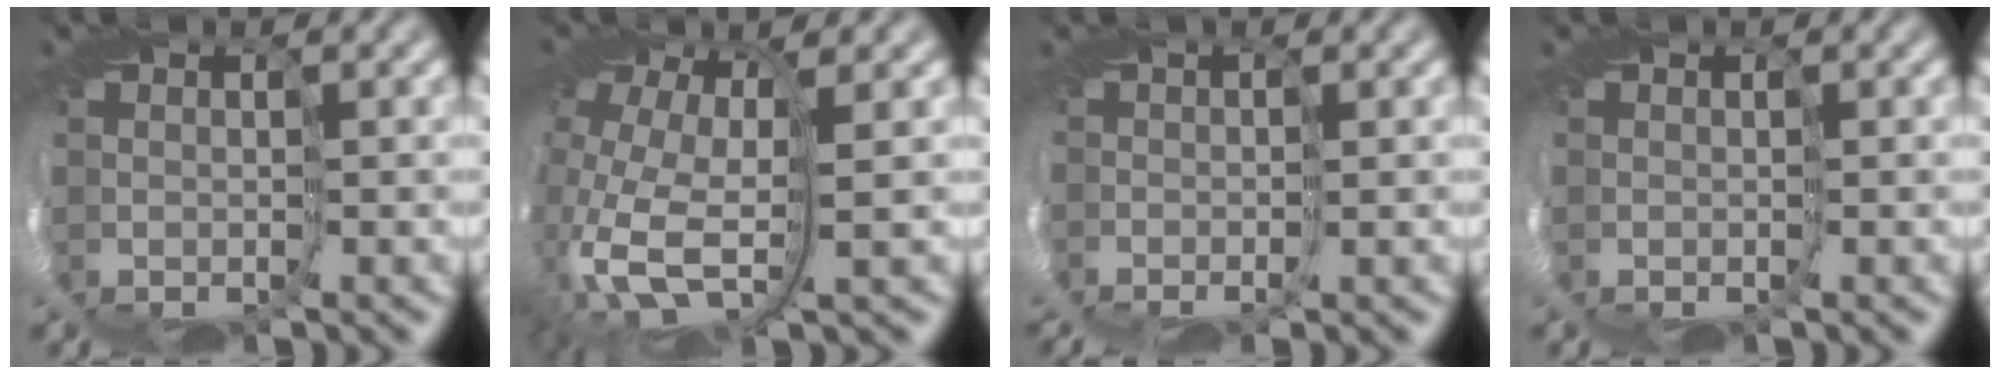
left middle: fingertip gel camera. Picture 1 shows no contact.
{"total": 13.3, "force": [-2.1, 7.4, 10.8], "torque": [-0.228, -0.037, -0.016]}
{"total": 2.2, "force": [-0.8, 0.1, 2.1], "torque": [-0.032, -0.002, -0.018]}
{"total": 0.0}